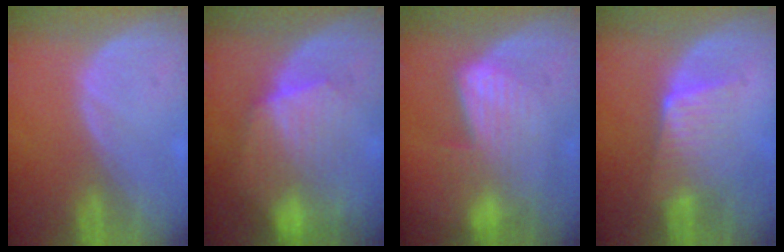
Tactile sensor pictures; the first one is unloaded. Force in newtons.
{"total": 8.2, "press": 8.1, "slide": 1.3}
{"total": 6.9, "press": 6.2, "slide": 2.9}
{"total": 5.8, "press": 5.4, "slide": 2.1}